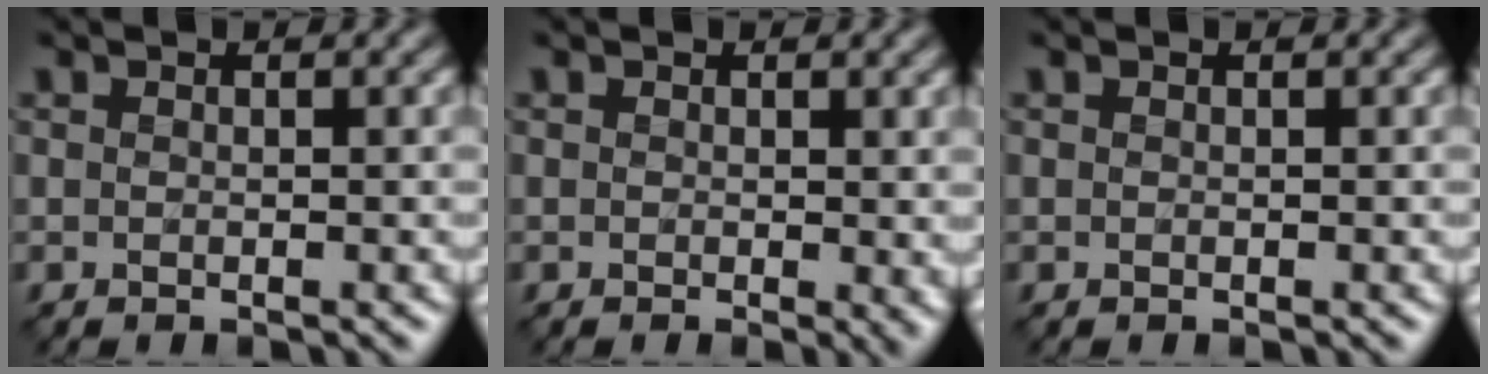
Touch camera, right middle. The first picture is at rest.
{"total": 1.3, "force": [0.4, 0.4, 1.1], "torque": [-0.007, -0.002, 0.005]}
{"total": 0.0}